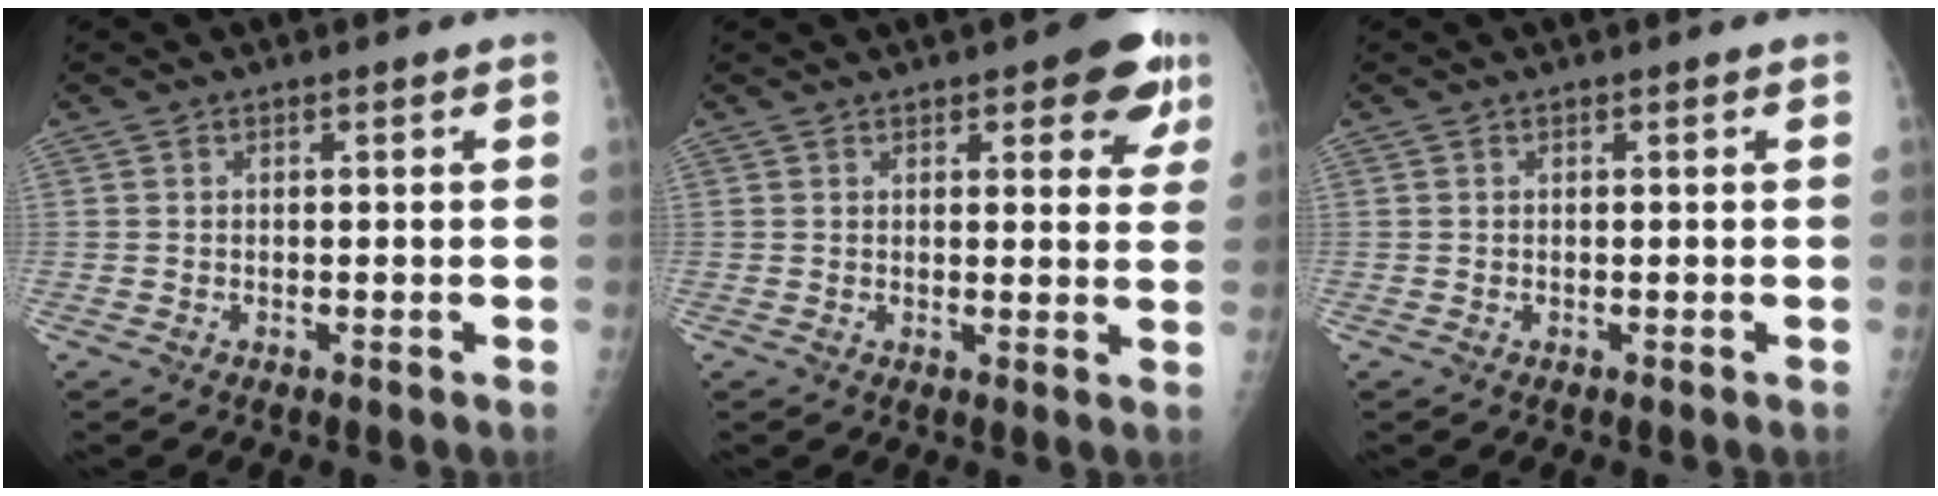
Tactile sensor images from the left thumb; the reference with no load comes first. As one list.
[{"total": 8.3, "force": [4.6, 3.4, 6.0], "torque": [-0.037, -0.015, 0.049]}, {"total": 0.0}]